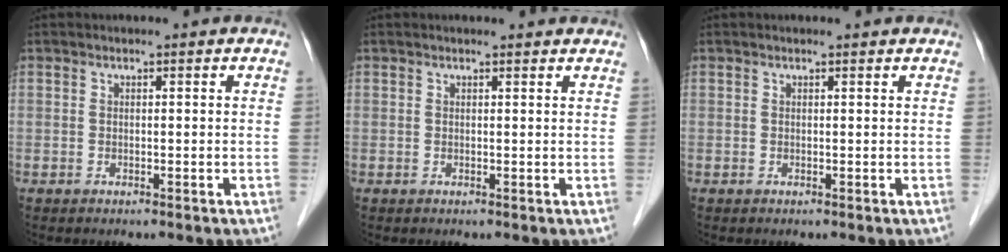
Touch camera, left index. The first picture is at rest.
{"total": 2.8, "force": [2.7, 0.4, 0.5], "torque": [-0.012, 0.008, 0.022]}
{"total": 1.1, "force": [1.0, 0.2, 0.1], "torque": [-0.014, 0.008, 0.010]}